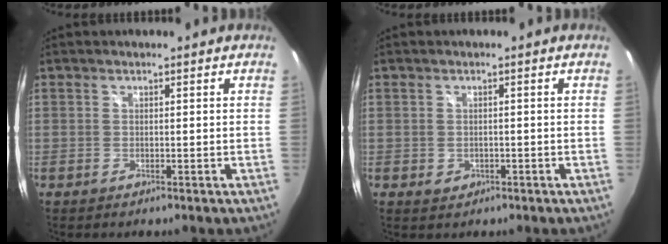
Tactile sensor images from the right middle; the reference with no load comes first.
{"total": 2.0, "force": [-0.6, 1.7, 0.8], "torque": [-0.014, -0.002, -0.007]}